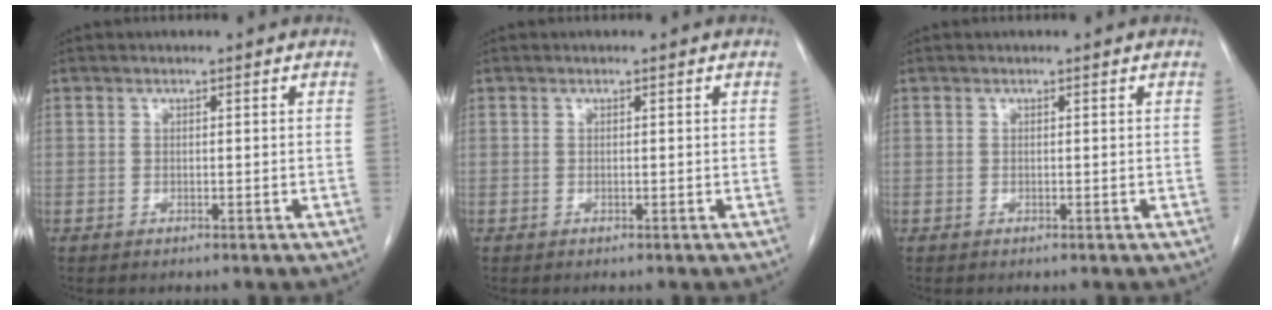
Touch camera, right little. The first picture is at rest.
{"total": 0.0}
{"total": 0.0}